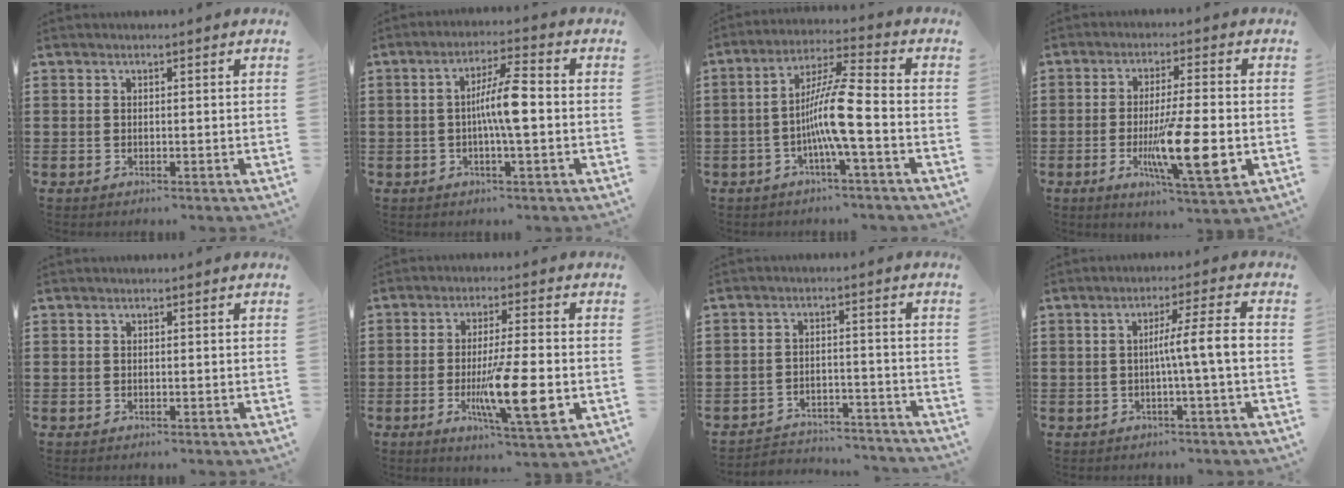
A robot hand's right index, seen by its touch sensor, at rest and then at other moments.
{"total": 7.0, "force": [-0.6, 0.9, 6.9], "torque": [-0.130, 0.002, -0.019]}
{"total": 9.2, "force": [-2.6, 0.6, 8.8], "torque": [-0.181, -0.005, -0.057]}
{"total": 12.9, "force": [-2.9, 2.7, 12.3], "torque": [-0.216, -0.014, -0.049]}
{"total": 0.0}
{"total": 12.1, "force": [-2.7, 2.3, 11.5], "torque": [-0.203, -0.010, -0.043]}
{"total": 4.0, "force": [-3.9, 0.6, 0.4], "torque": [-0.011, 0.006, -0.083]}
{"total": 6.0, "force": [-0.6, -0.2, 6.0], "torque": [-0.109, -0.001, -0.018]}